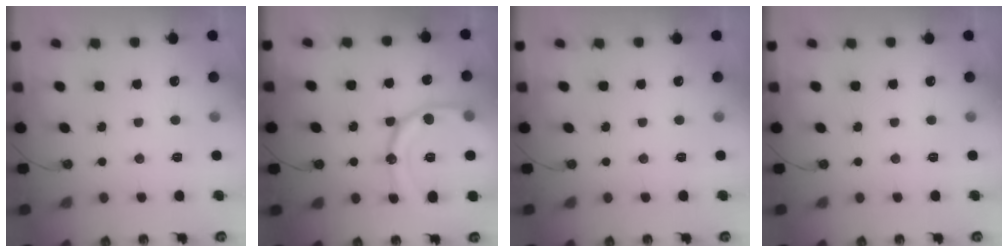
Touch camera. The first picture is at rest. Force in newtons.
{"total": 17.6, "press": 17.5, "slide": 1.9}
{"total": 0.0}
{"total": 0.0}